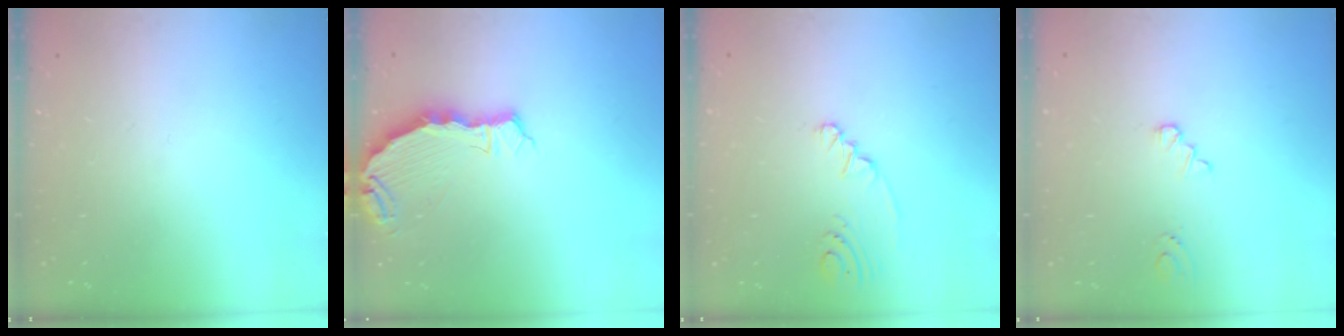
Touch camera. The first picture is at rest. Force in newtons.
{"total": 6.9, "press": 5.2, "slide": 4.5}
{"total": 2.6, "press": 2.6, "slide": 0.6}
{"total": 1.0, "press": 1.0, "slide": 0.1}